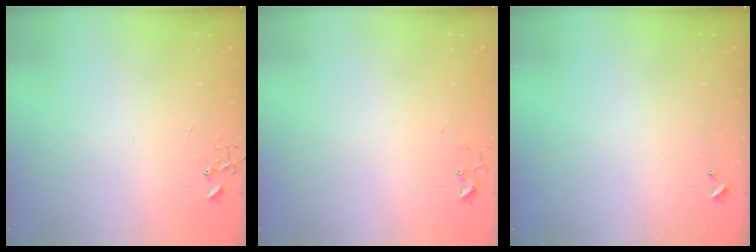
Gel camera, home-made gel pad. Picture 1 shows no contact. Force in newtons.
{"total": 5.4, "press": 5.4, "slide": 0.7}
{"total": 0.0}